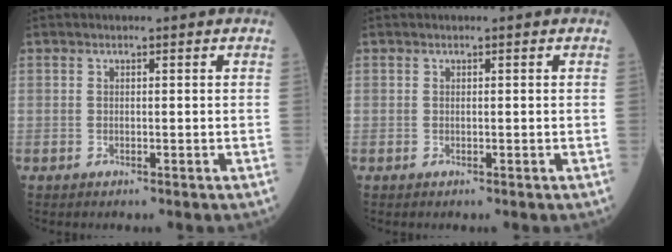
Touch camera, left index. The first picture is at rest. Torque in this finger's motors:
{"motor_torque": [0.00, 0.00, 0.00, 0.00]}